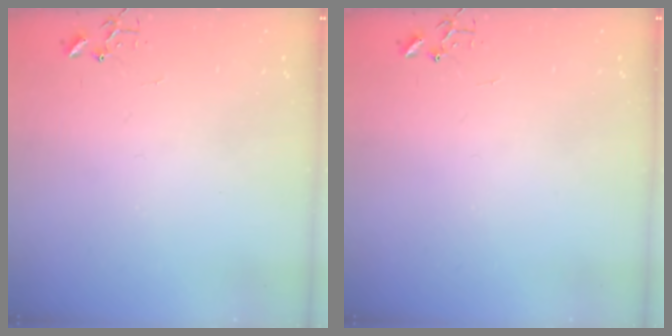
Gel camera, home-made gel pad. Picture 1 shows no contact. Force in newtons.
{"total": 0.0}